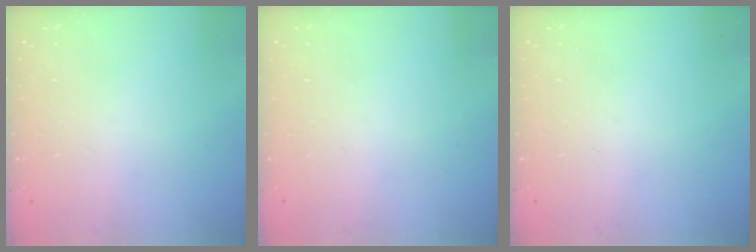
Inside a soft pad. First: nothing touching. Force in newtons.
{"total": 0.0}
{"total": 0.0}